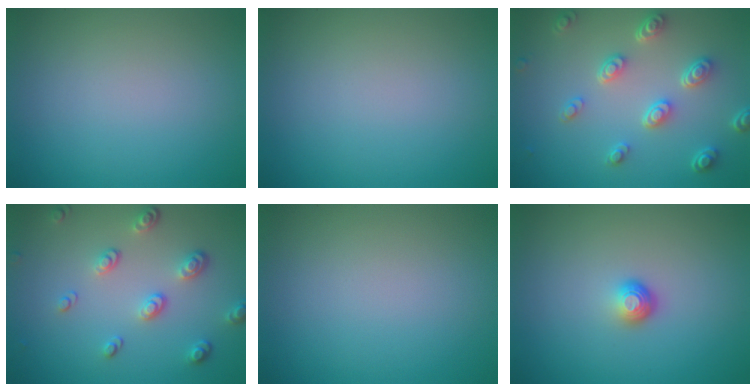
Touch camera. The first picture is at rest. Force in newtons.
{"total": 0.0}
{"total": 4.5, "press": 3.5, "slide": 2.9}
{"total": 3.3, "press": 2.6, "slide": 2.0}
{"total": 0.0}
{"total": 1.7, "press": 1.2, "slide": 1.2}